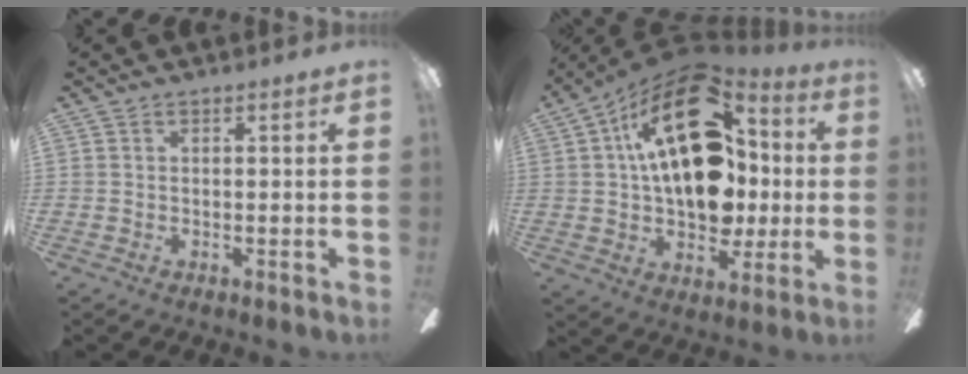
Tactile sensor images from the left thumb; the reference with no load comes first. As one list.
[{"total": 25.0, "force": [6.7, 14.8, 19.0], "torque": [-0.320, -0.024, 0.115]}]